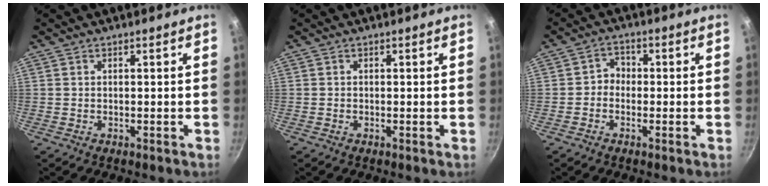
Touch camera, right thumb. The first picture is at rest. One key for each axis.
{"total": 0.0}
{"total": 3.0, "fx": -0.8, "fy": 2.6, "fz": 1.3, "tx": -0.002, "ty": 0.017, "tz": -0.024}